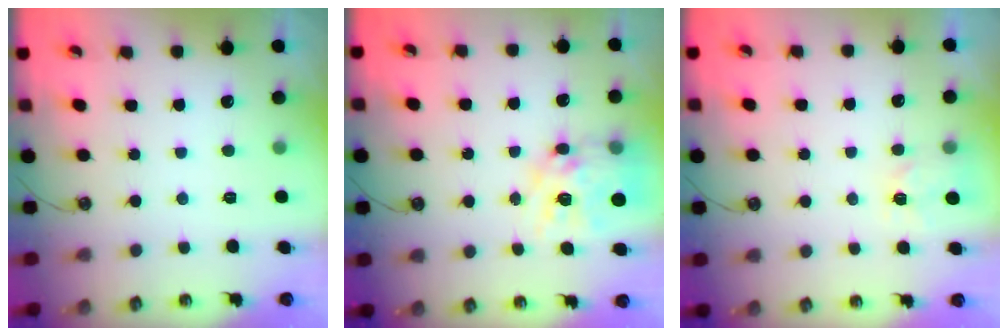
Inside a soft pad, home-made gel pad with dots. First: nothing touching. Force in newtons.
{"total": 16.0, "press": 16.0, "slide": 1.5}
{"total": 2.9, "press": 2.8, "slide": 0.4}